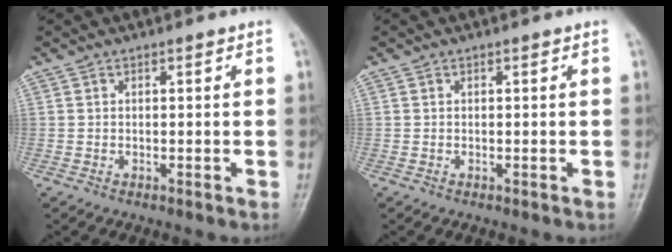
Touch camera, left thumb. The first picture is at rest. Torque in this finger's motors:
{"motor_torque": [0.13, 0.19, -0.03, -0.08, 0.00]}